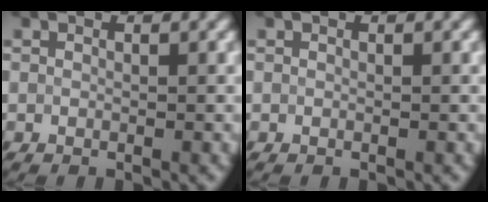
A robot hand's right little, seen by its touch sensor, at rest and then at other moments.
{"total": 0.0}